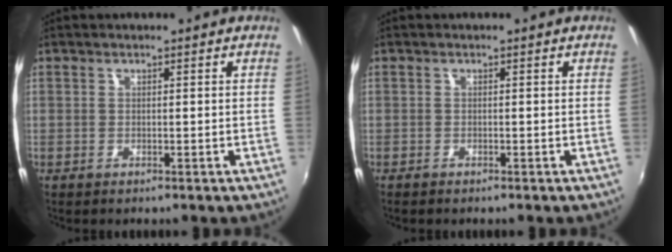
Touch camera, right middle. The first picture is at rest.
{"total": 0.8, "force": [-0.7, 0.3, 0.2], "torque": [-0.007, -0.004, -0.015]}